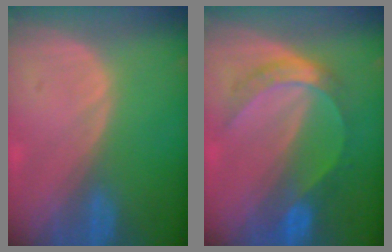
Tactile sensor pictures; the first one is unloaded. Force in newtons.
{"total": 5.9, "press": 5.9, "slide": 0.2}